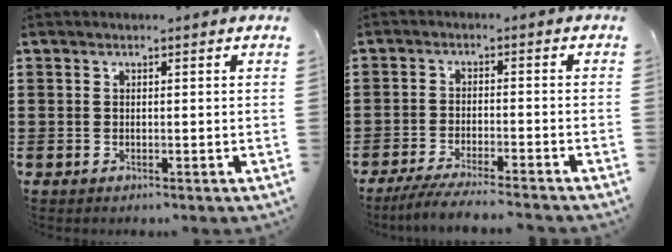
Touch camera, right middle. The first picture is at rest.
{"total": 4.2, "force": [-3.8, -0.1, 1.6], "torque": [-0.033, -0.010, -0.074]}